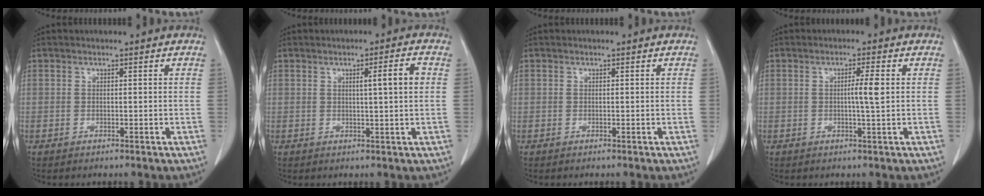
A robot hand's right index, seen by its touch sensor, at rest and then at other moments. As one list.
[{"total": 3.8, "force": [0.8, -0.2, 3.8], "torque": [-0.056, 0.002, 0.012]}, {"total": 0.0}, {"total": 3.2, "force": [0.3, -0.3, 3.2], "torque": [-0.056, -0.003, 0.003]}]